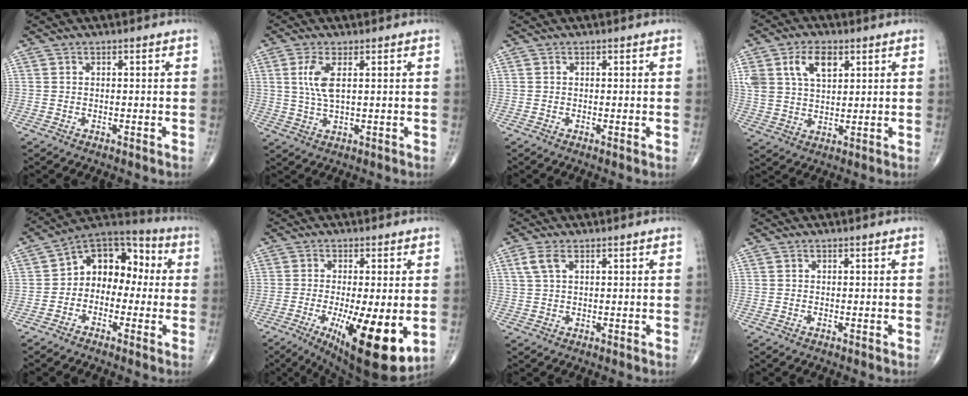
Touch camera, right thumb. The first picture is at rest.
{"total": 5.4, "force": [1.5, 1.9, 4.9], "torque": [-0.115, -0.006, 0.035]}
{"total": 0.5, "force": [0.0, 0.1, 0.5], "torque": [-0.015, -0.003, -0.002]}
{"total": 9.6, "force": [4.1, 5.7, 6.6], "torque": [-0.116, -0.008, 0.081]}
{"total": 11.8, "force": [-0.1, 8.5, 8.1], "torque": [-0.075, 0.048, -0.024]}
{"total": 16.2, "force": [-4.1, 4.3, 15.1], "torque": [-0.217, -0.029, -0.046]}
{"total": 3.2, "force": [1.3, 1.5, 2.5], "torque": [-0.064, 0.012, 0.032]}
{"total": 0.0}